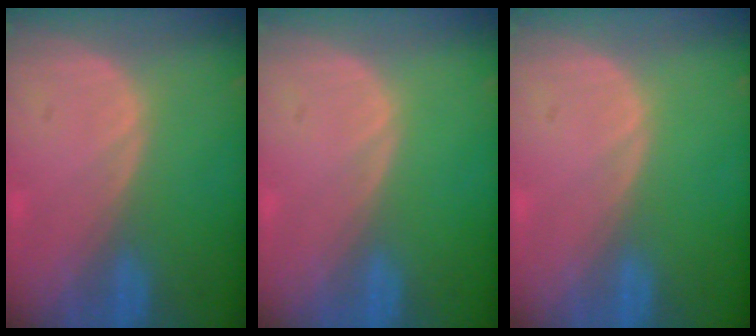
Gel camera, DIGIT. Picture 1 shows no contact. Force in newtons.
{"total": 0.0}
{"total": 0.0}